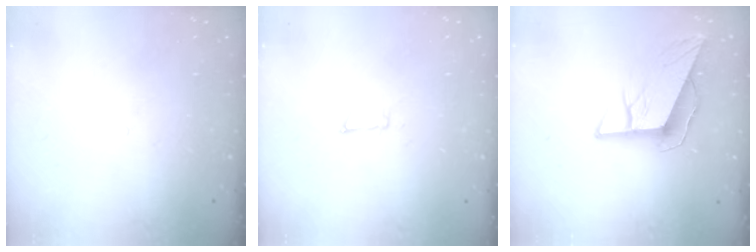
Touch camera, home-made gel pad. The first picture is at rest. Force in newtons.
{"total": 3.8, "press": 3.7, "slide": 0.6}
{"total": 9.9, "press": 9.6, "slide": 2.3}